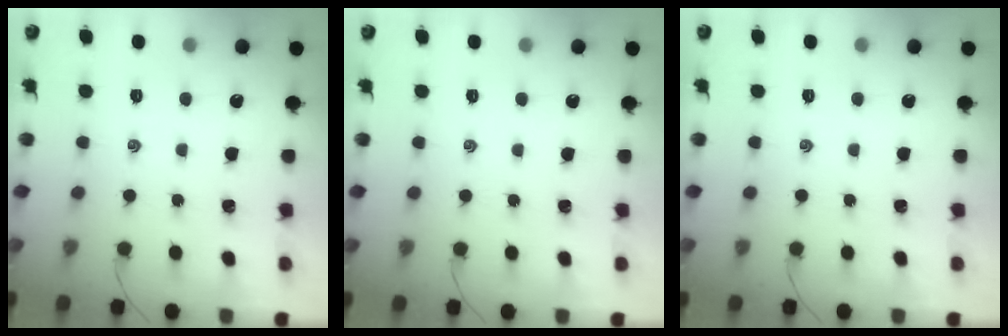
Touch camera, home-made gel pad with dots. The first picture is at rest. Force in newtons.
{"total": 0.0}
{"total": 0.0}